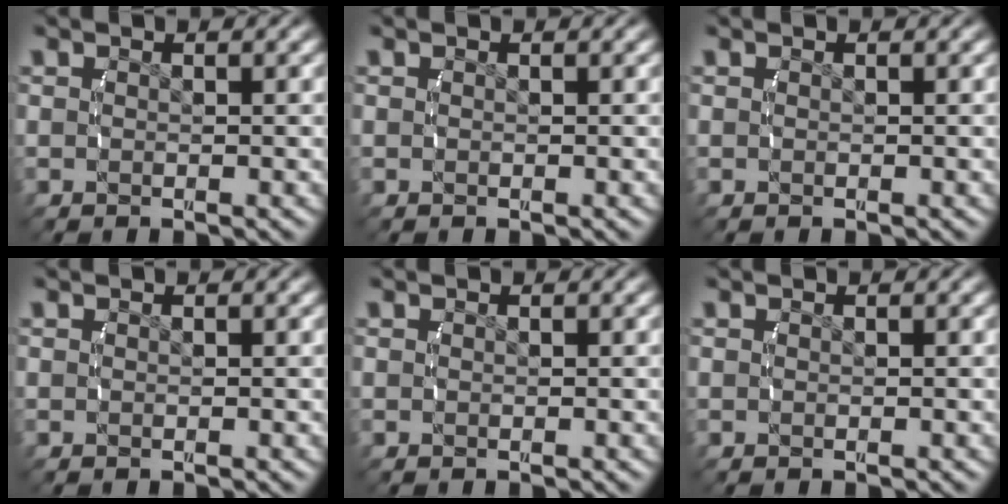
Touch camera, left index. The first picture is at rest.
{"total": 0.0}
{"total": 0.0}
{"total": 0.0}
{"total": 0.0}
{"total": 0.0}